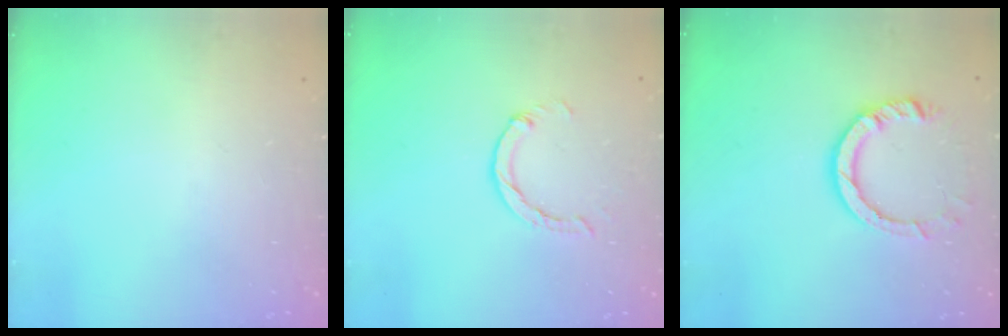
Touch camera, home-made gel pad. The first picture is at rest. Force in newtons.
{"total": 2.9, "press": 2.9, "slide": 0.4}
{"total": 9.7, "press": 9.7, "slide": 1.1}